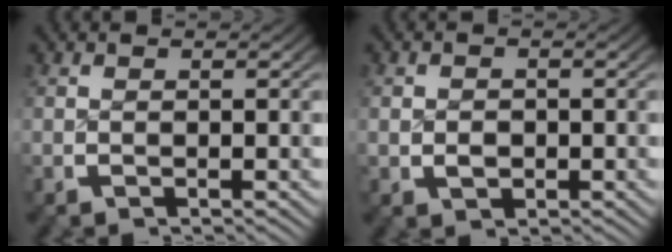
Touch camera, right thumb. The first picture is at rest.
{"total": 1.7, "force": [-0.2, 1.5, 0.8], "torque": [-0.012, -0.005, 0.000]}